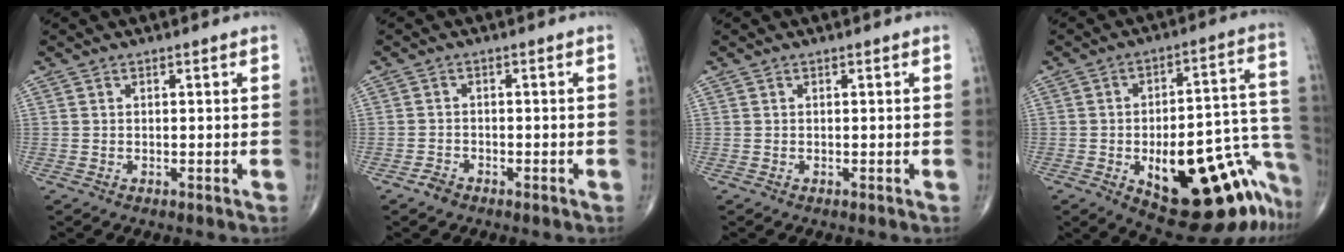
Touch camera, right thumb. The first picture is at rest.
{"total": 1.8, "force": [-1.4, 1.0, 0.5], "torque": [-0.012, 0.006, -0.026]}
{"total": 0.0}
{"total": 26.5, "force": [-11.6, 10.3, 21.5], "torque": [-0.197, 0.080, -0.143]}